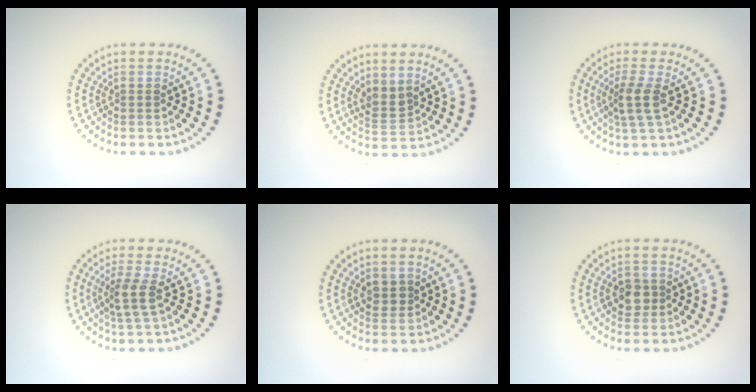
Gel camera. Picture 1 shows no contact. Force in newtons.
{"total": 1.9, "press": 1.6, "slide": 1.1}
{"total": 2.5, "press": 2.0, "slide": 1.5}
{"total": 2.5, "press": 2.0, "slide": 1.5}
{"total": 1.8, "press": 1.7, "slide": 0.6}
{"total": 1.9, "press": 1.8, "slide": 0.5}